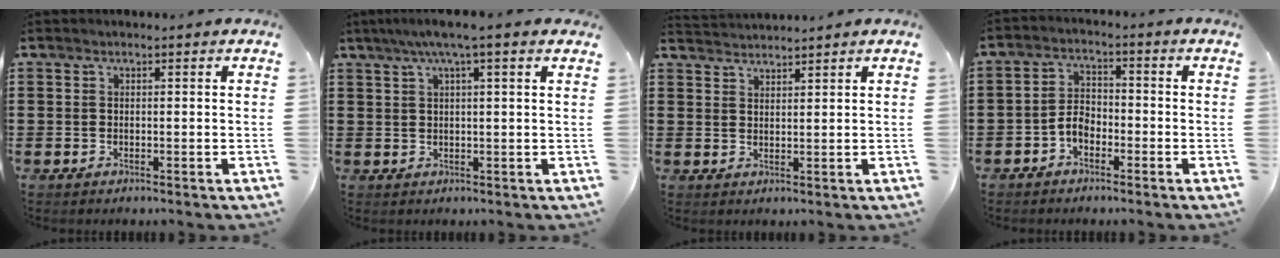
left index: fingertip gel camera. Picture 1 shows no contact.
{"total": 3.8, "force": [2.1, -0.1, 3.2], "torque": [-0.066, 0.004, 0.036]}
{"total": 2.0, "force": [2.0, -0.3, -0.4], "torque": [0.001, -0.003, 0.040]}
{"total": 3.5, "force": [-2.1, 2.0, 2.1], "torque": [-0.055, 0.002, -0.047]}